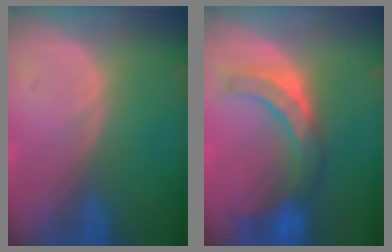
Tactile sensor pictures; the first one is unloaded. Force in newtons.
{"total": 7.9, "press": 7.9, "slide": 0.2}